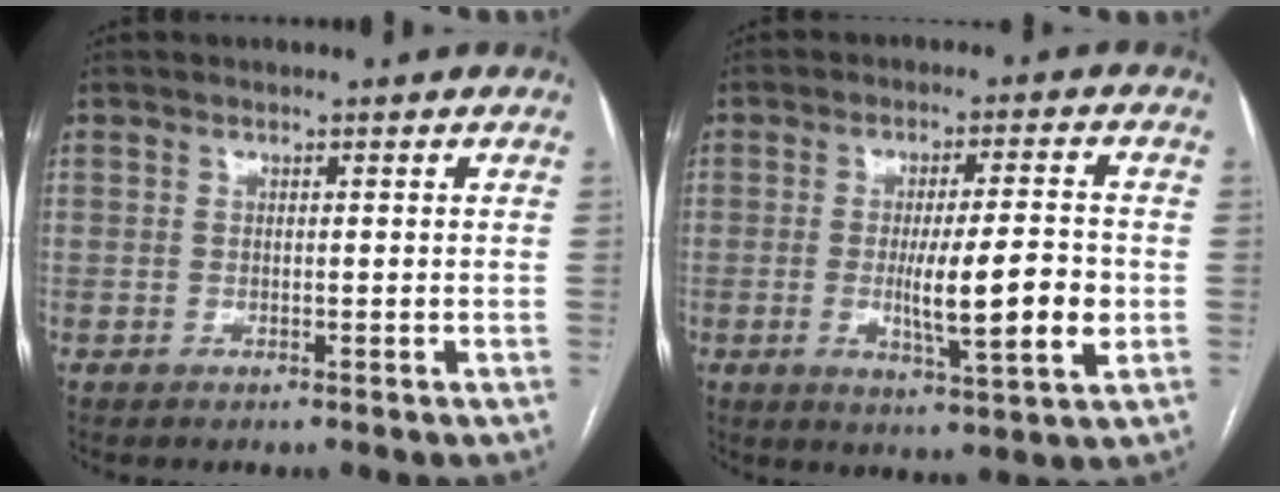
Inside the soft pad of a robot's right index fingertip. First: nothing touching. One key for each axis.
{"total": 10.6, "fx": -1.6, "fy": 1.0, "fz": 10.5, "tx": -0.168, "ty": -0.014, "tz": -0.026}